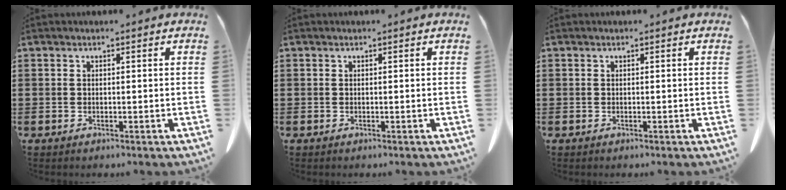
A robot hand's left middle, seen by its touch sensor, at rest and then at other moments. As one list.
[{"total": 0.0}, {"total": 0.0}]